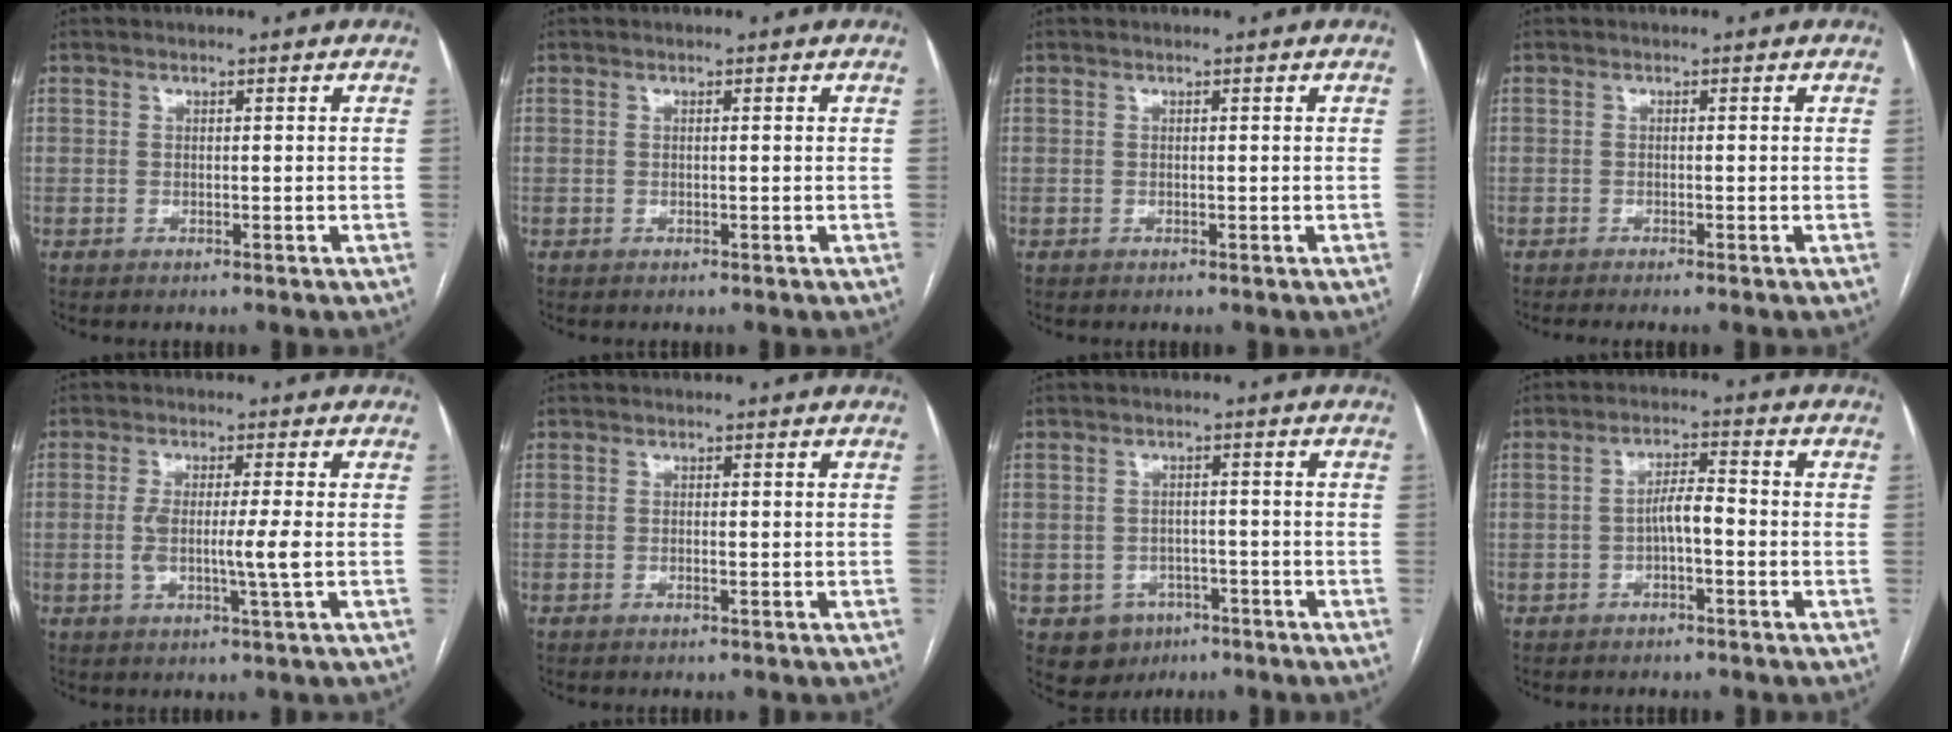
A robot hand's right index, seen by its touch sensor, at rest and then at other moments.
{"total": 0.0}
{"total": 0.0}
{"total": 1.6, "force": [-1.2, -0.3, 1.0], "torque": [-0.015, 0.001, -0.019]}
{"total": 5.6, "force": [-0.6, -0.2, 5.6], "torque": [-0.105, -0.006, -0.011]}
{"total": 0.6, "force": [-0.2, 0.1, 0.6], "torque": [-0.013, -0.001, -0.002]}
{"total": 5.1, "force": [-2.5, 4.4, 0.9], "torque": [-0.011, 0.008, -0.029]}
{"total": 3.9, "force": [-1.1, 0.9, 3.6], "torque": [-0.064, 0.011, -0.016]}